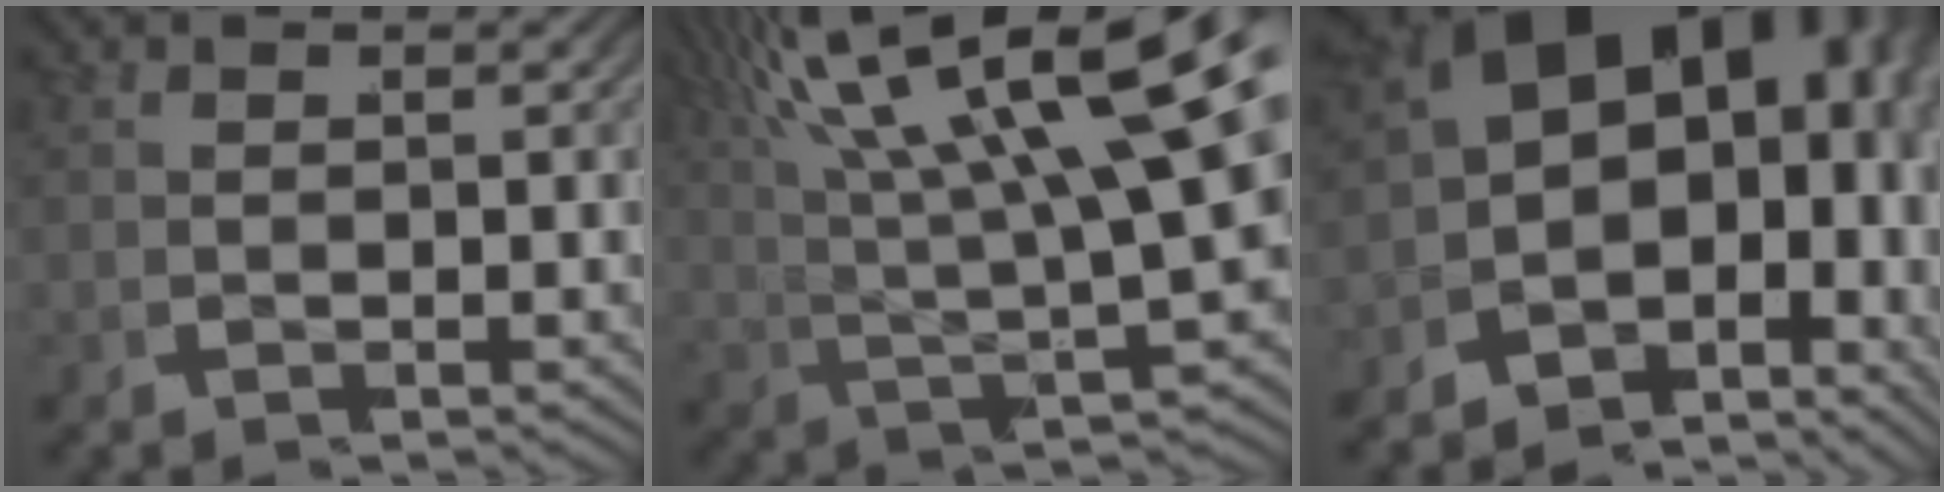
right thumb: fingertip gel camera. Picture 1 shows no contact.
{"total": 10.7, "force": [2.8, 4.7, 9.2], "torque": [-0.145, -0.006, 0.046]}
{"total": 19.5, "force": [1.2, 13.3, 14.3], "torque": [-0.236, -0.012, -0.002]}